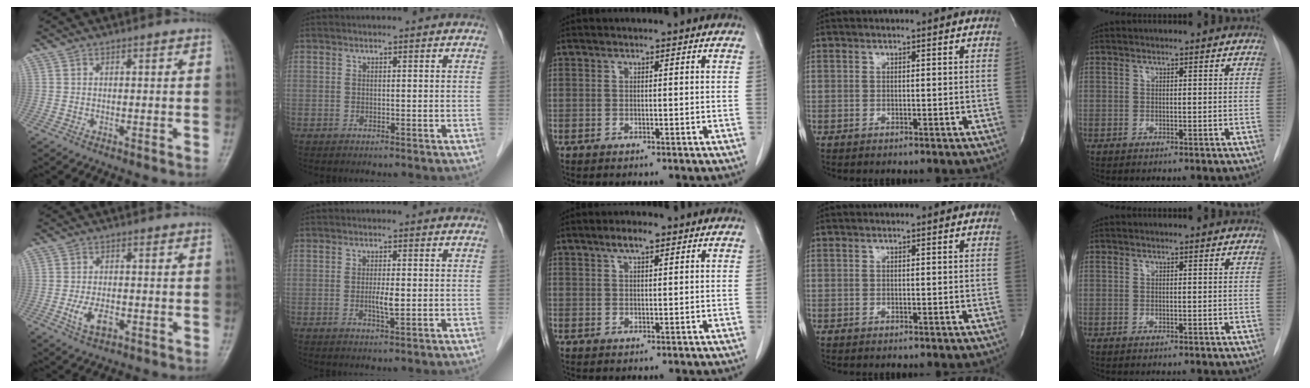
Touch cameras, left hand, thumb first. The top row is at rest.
{"thumb": {"total": 5.0, "force": [-1.6, 2.8, 3.8], "torque": [-0.072, 0.002, -0.026]}, "index": {"total": 2.5, "force": [-0.3, 0.4, 2.4], "torque": [-0.049, -0.003, -0.003]}, "middle": {"total": 2.9, "force": [1.9, 0.8, 2.1], "torque": [-0.041, 0.006, 0.033]}}